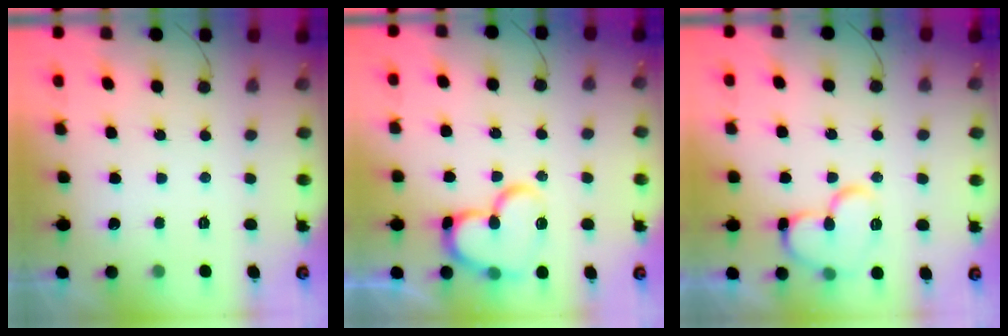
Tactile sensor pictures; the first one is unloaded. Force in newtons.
{"total": 15.8, "press": 15.6, "slide": 1.9}
{"total": 12.5, "press": 12.3, "slide": 1.9}